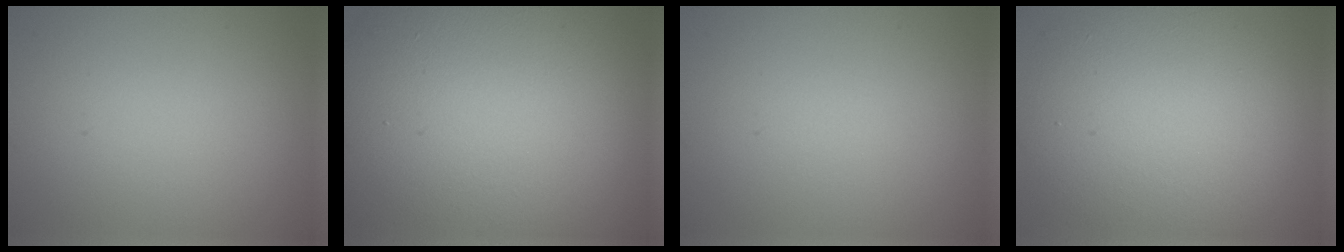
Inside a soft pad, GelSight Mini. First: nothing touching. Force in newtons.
{"total": 20.3, "press": 20.2, "slide": 1.3}
{"total": 0.0}
{"total": 10.4, "press": 10.4, "slide": 0.5}